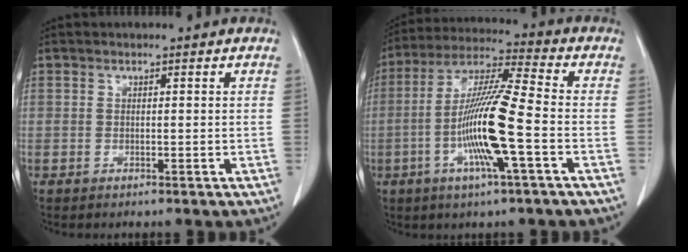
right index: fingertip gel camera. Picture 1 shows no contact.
{"total": 13.6, "force": [-3.4, 0.2, 13.2], "torque": [-0.256, -0.001, -0.069]}